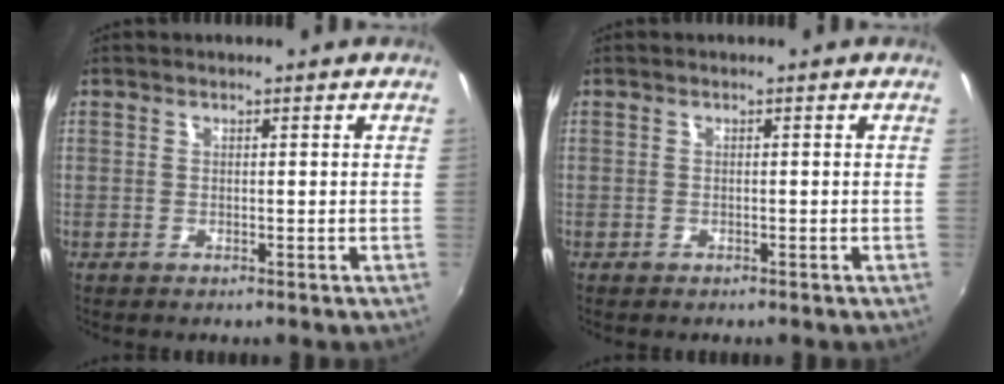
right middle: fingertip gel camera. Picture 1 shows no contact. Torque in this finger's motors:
{"motor_torque": [0.92, -1.16, 0.06, 0.02]}